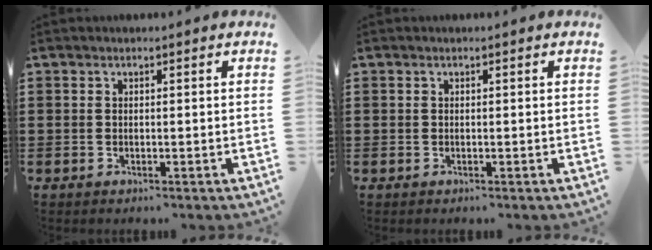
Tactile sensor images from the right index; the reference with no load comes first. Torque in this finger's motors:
{"motor_torque": [-0.23, 0.08, 0.00, -0.01]}